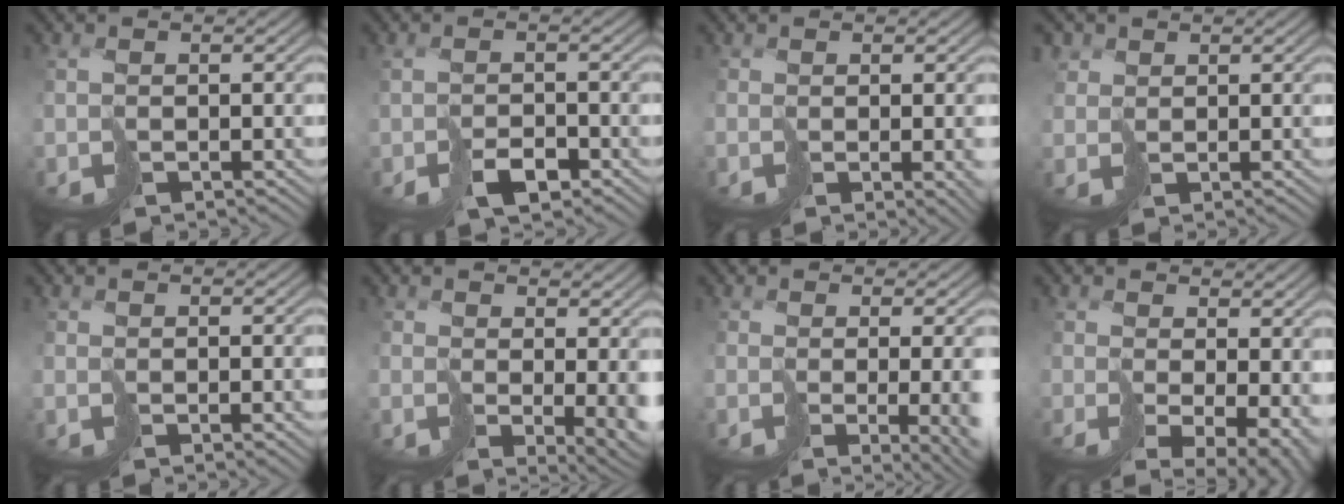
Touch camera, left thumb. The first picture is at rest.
{"total": 2.1, "force": [-1.3, 0.9, 1.3], "torque": [-0.018, -0.004, -0.018]}
{"total": 2.0, "force": [-0.8, 0.2, 1.8], "torque": [-0.014, -0.014, 0.000]}
{"total": 2.0, "force": [1.3, 1.5, -0.4], "torque": [-0.009, -0.001, 0.018]}
{"total": 1.0, "force": [0.1, -0.9, -0.5], "torque": [0.010, -0.001, 0.006]}
{"total": 3.8, "force": [0.5, 1.4, 3.5], "torque": [-0.046, -0.023, 0.019]}
{"total": 6.7, "force": [-1.1, 1.8, 6.4], "torque": [-0.072, -0.029, 0.020]}
{"total": 7.1, "force": [-1.1, 3.4, 6.2], "torque": [-0.120, -0.030, 0.002]}